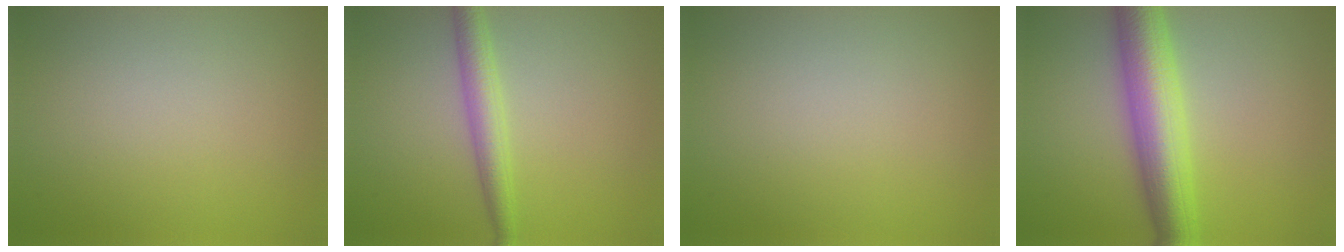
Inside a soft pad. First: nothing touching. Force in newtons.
{"total": 2.9, "press": 2.9, "slide": 0.0}
{"total": 0.0}
{"total": 7.4, "press": 7.4, "slide": 0.1}